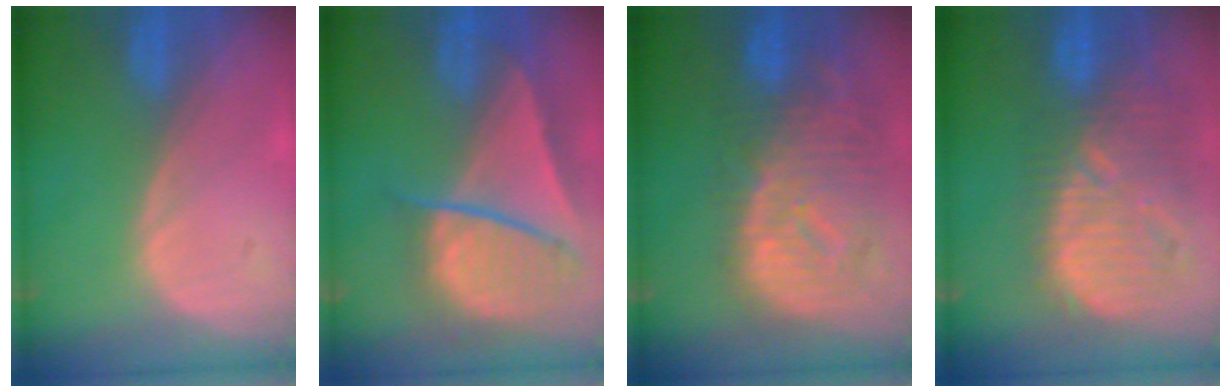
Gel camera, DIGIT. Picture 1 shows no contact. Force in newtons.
{"total": 9.5, "press": 8.1, "slide": 4.9}
{"total": 12.5, "press": 10.8, "slide": 6.3}
{"total": 12.6, "press": 11.2, "slide": 5.8}